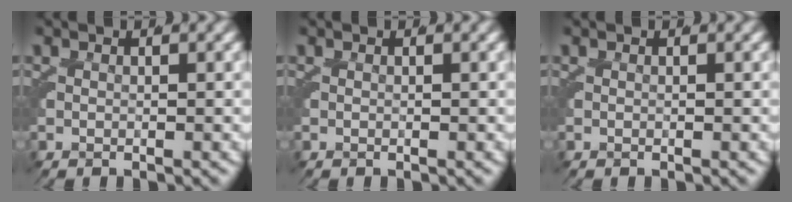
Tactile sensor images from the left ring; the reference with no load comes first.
{"total": 0.0}
{"total": 0.0}